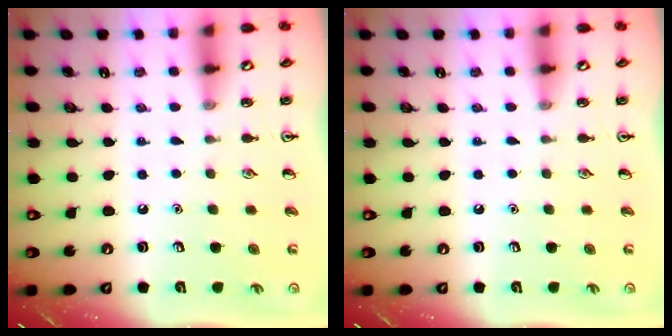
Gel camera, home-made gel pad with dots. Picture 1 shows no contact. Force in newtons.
{"total": 0.0}